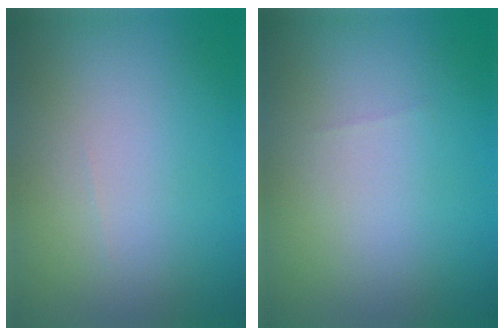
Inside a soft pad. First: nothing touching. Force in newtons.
{"total": 0.0}